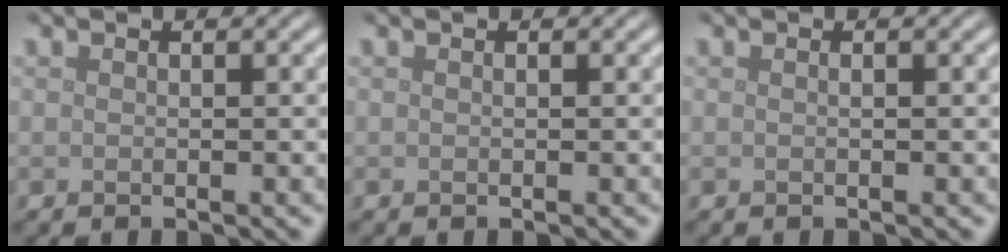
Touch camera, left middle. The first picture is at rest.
{"total": 0.0}
{"total": 0.0}